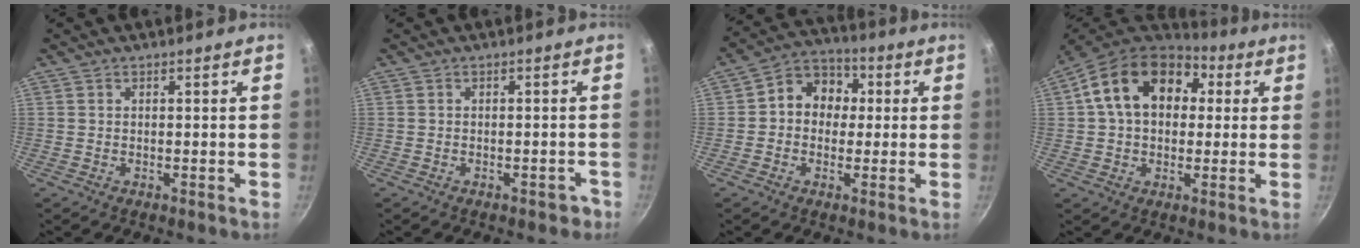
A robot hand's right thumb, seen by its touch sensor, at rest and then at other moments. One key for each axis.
{"total": 2.2, "fx": -1.3, "fy": 1.3, "fz": 1.1, "tx": 0.002, "ty": 0.026, "tz": -0.001}
{"total": 9.6, "fx": 0.9, "fy": 8.1, "fz": 5.0, "tx": -0.035, "ty": 0.022, "tz": -0.008}
{"total": 18.0, "fx": 4.4, "fy": 12.9, "fz": 11.7, "tx": -0.175, "ty": 0.025, "tz": 0.057}